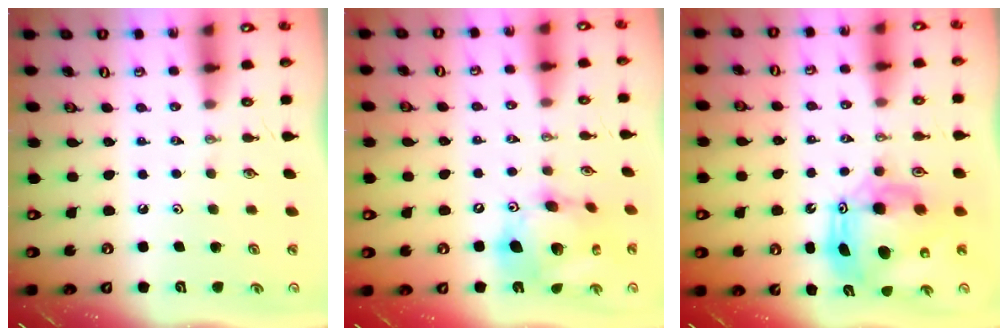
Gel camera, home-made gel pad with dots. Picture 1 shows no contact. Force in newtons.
{"total": 16.0, "press": 15.9, "slide": 2.0}
{"total": 13.8, "press": 13.8, "slide": 1.6}